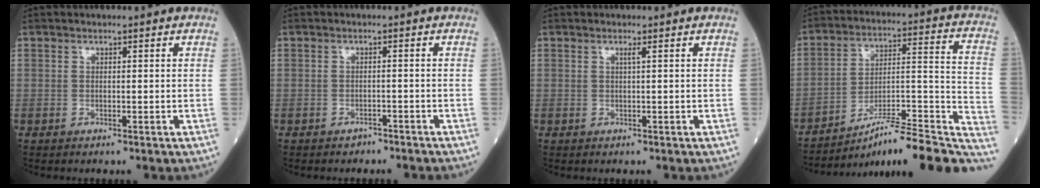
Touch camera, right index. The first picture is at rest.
{"total": 1.4, "force": [-1.3, 0.5, 0.2], "torque": [-0.006, 0.002, -0.020]}
{"total": 0.6, "force": [0.2, -0.2, 0.5], "torque": [-0.015, -0.002, 0.007]}
{"total": 20.9, "force": [-17.0, 1.7, 12.1], "torque": [-0.115, 0.032, -0.255]}